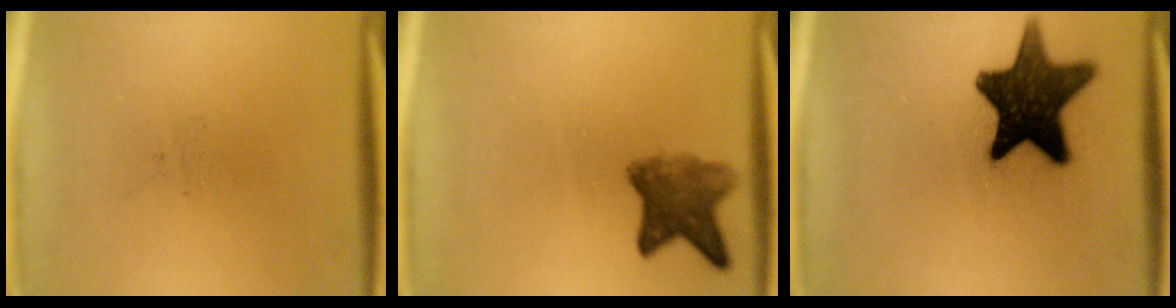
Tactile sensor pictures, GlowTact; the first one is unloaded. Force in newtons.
{"total": 5.8}
{"total": 15.5}